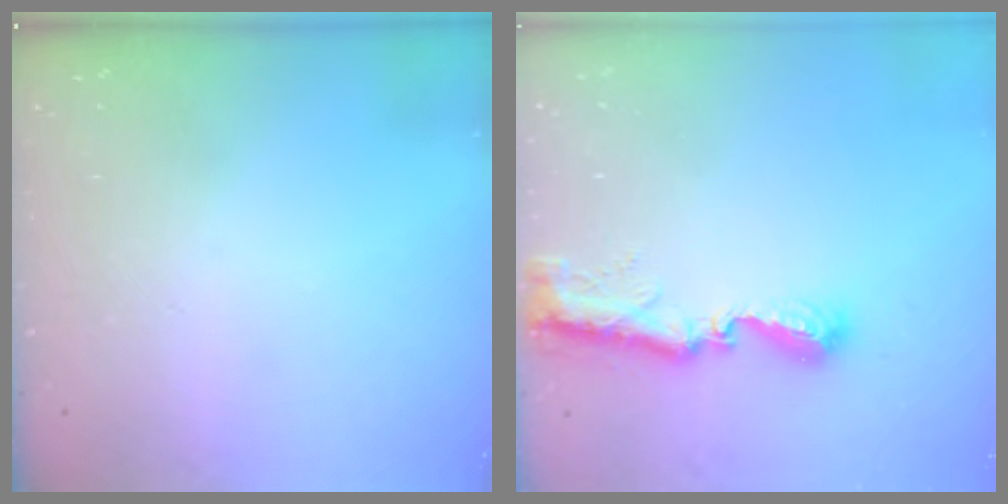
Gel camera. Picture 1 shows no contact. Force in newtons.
{"total": 9.2, "press": 9.2, "slide": 0.4}